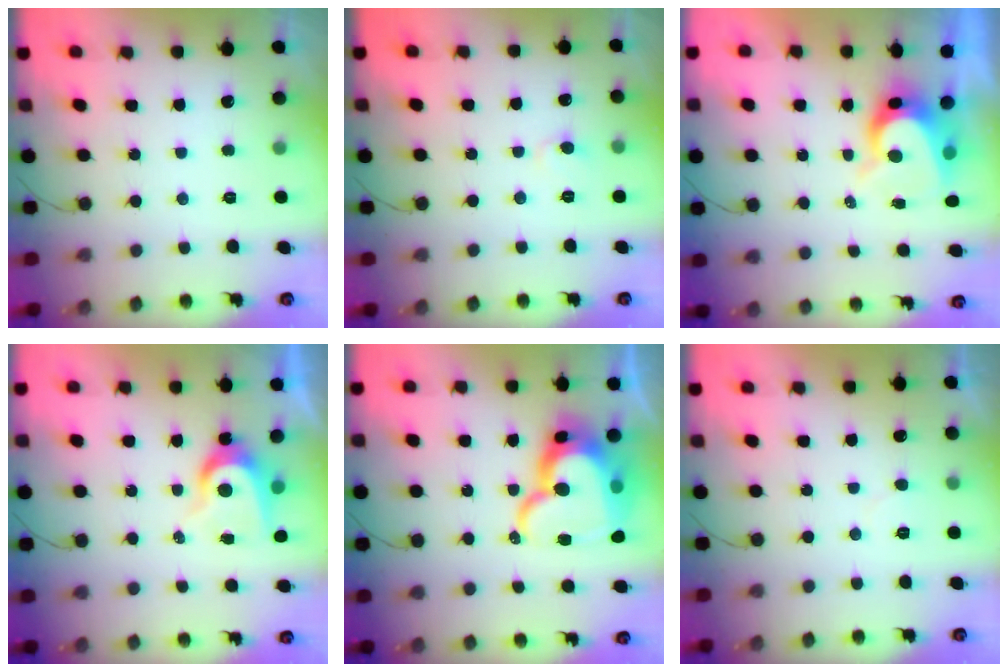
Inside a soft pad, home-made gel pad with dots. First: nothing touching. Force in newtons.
{"total": 4.8, "press": 4.8, "slide": 0.5}
{"total": 8.3, "press": 8.2, "slide": 0.8}
{"total": 7.0, "press": 7.0, "slide": 0.2}
{"total": 20.7, "press": 20.6, "slide": 2.1}
{"total": 3.7, "press": 3.6, "slide": 0.3}